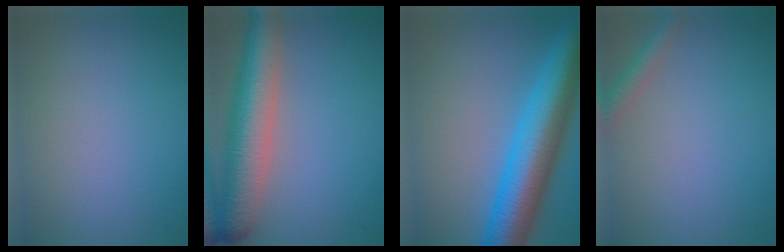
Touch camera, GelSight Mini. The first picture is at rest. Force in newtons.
{"total": 8.5, "press": 8.5, "slide": 0.4}
{"total": 10.5, "press": 10.5, "slide": 0.2}
{"total": 2.1, "press": 2.1, "slide": 0.1}